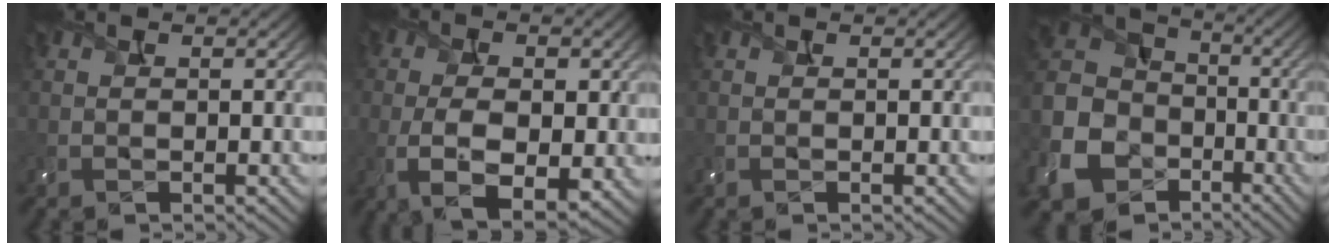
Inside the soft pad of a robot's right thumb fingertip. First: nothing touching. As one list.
[{"total": 9.3, "force": [-1.3, 5.0, 7.7], "torque": [-0.143, -0.008, -0.014]}, {"total": 0.0}, {"total": 16.7, "force": [-7.1, 13.4, 6.9], "torque": [-0.233, -0.050, -0.134]}]